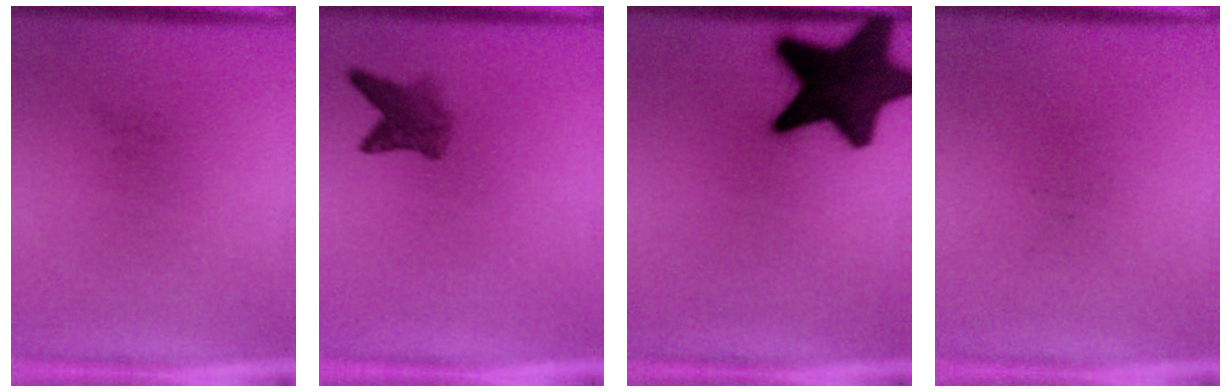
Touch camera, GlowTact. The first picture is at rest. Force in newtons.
{"total": 3.8}
{"total": 17.8}
{"total": 0.0}